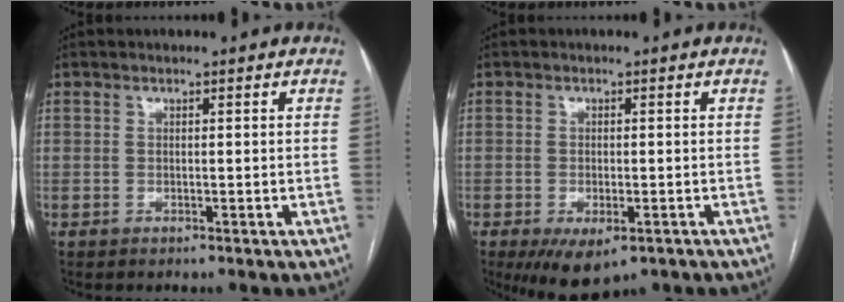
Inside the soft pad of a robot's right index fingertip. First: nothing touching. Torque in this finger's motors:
{"motor_torque": [1.19, -0.77, 0.38, 0.06]}